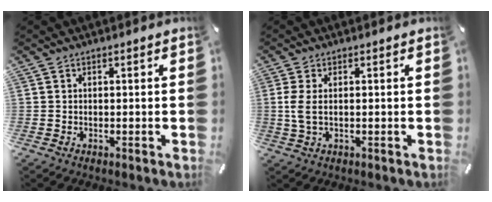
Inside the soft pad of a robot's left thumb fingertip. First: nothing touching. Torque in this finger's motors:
{"motor_torque": [0.64, 0.62, 0.08, -0.03, 0.07]}